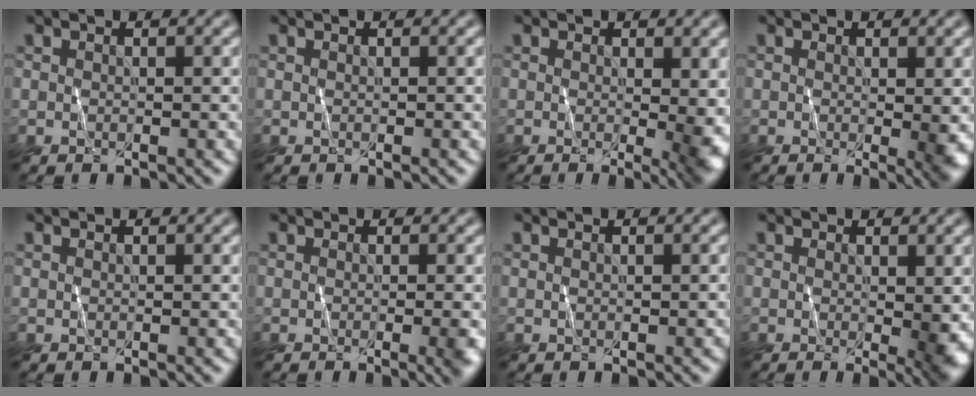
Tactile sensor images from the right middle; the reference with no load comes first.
{"total": 0.0}
{"total": 5.2, "force": [0.0, 1.8, 4.8], "torque": [-0.045, -0.009, 0.013]}
{"total": 2.3, "force": [-0.1, 0.4, 2.3], "torque": [-0.026, -0.003, 0.008]}
{"total": 0.0}
{"total": 2.8, "force": [-0.8, 0.9, 2.5], "torque": [-0.013, 0.004, -0.001]}
{"total": 0.0}
{"total": 2.9, "force": [0.0, 0.6, 2.8], "torque": [-0.036, -0.005, 0.009]}